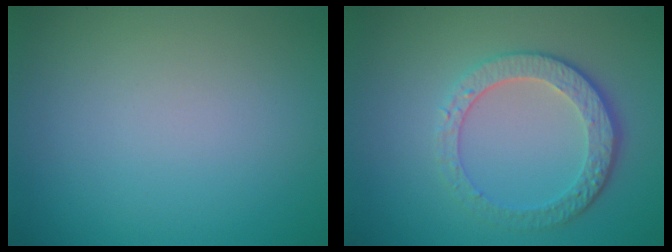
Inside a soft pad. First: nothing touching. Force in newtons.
{"total": 4.5, "press": 3.2, "slide": 3.1}